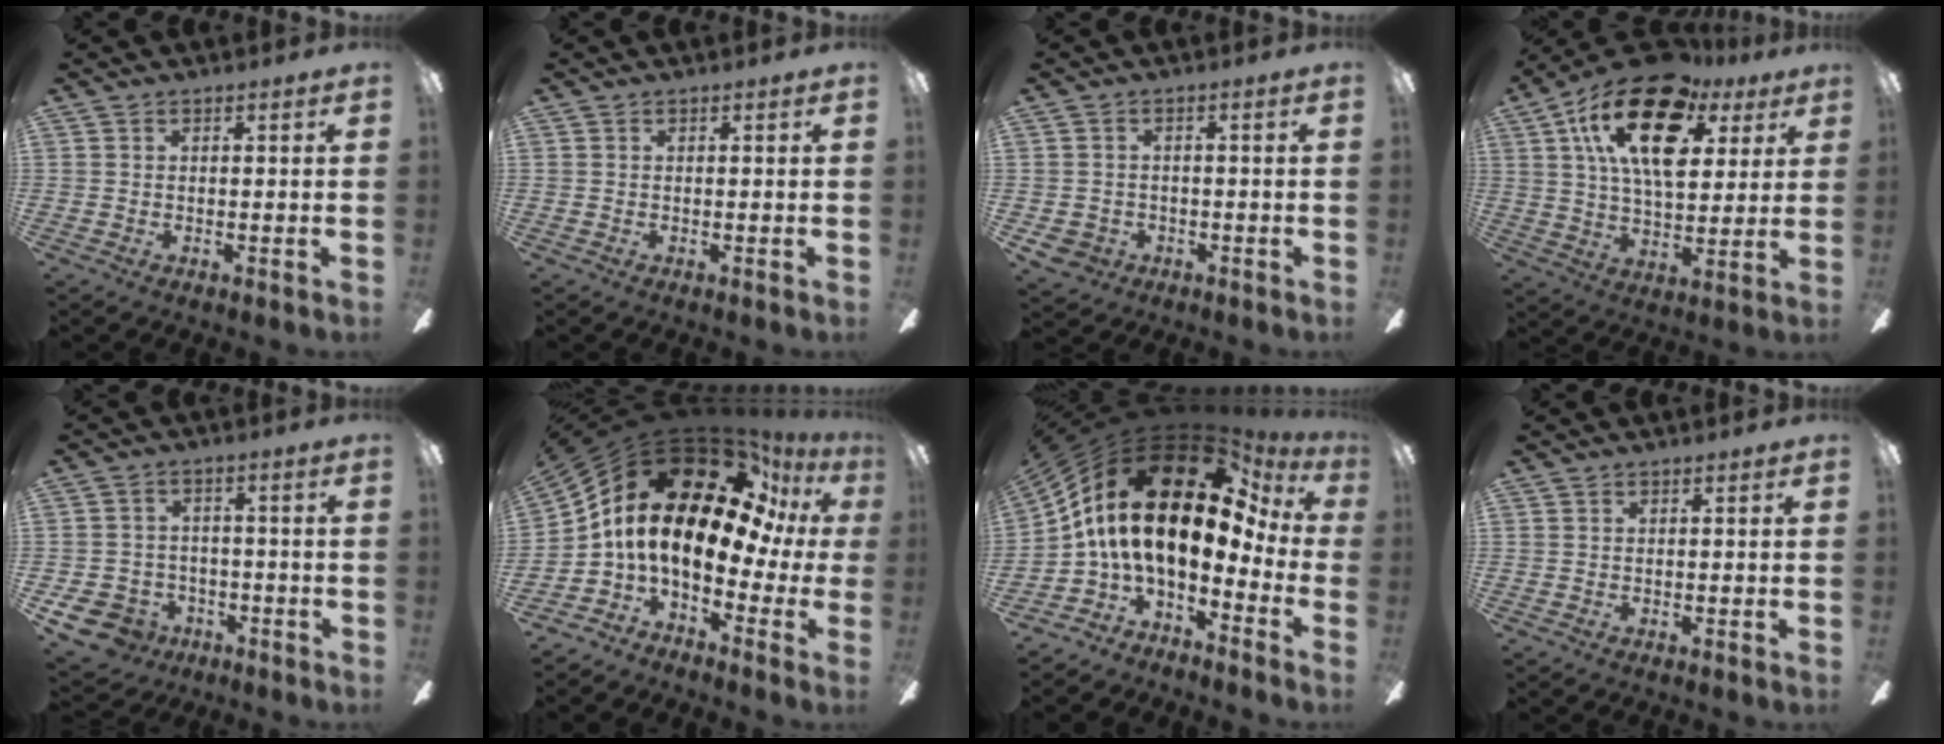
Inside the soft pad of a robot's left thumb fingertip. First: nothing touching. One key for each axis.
{"total": 0.0}
{"total": 4.1, "fx": -1.8, "fy": 3.5, "fz": 1.2, "tx": -0.043, "ty": 0.009, "tz": -0.036}
{"total": 22.0, "fx": 10.4, "fy": 11.3, "fz": 15.8, "tx": -0.282, "ty": -0.029, "tz": 0.176}
{"total": 9.1, "fx": -5.0, "fy": 7.0, "fz": 2.9, "tx": -0.088, "ty": 0.033, "tz": -0.091}
{"total": 22.0, "fx": 6.7, "fy": 11.0, "fz": 17.9, "tx": -0.358, "ty": -0.057, "tz": 0.109}
{"total": 21.3, "fx": 6.9, "fy": 9.9, "fz": 17.6, "tx": -0.370, "ty": -0.057, "tz": 0.111}
{"total": 0.0}